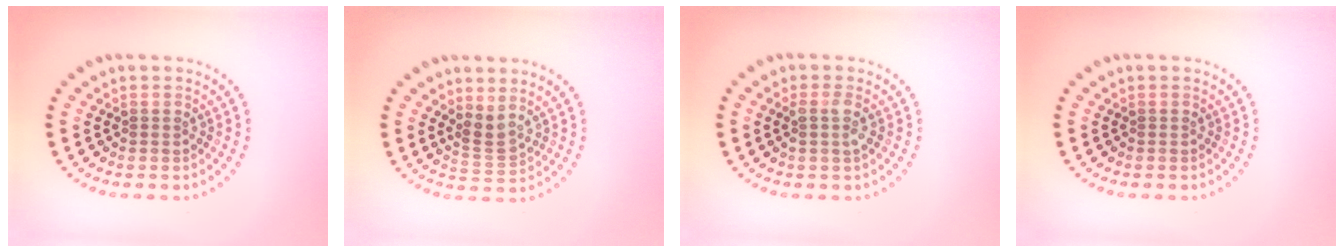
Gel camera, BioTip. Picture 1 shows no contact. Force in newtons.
{"total": 2.2, "press": 1.5, "slide": 1.6}
{"total": 1.4, "press": 1.3, "slide": 0.6}
{"total": 0.0}